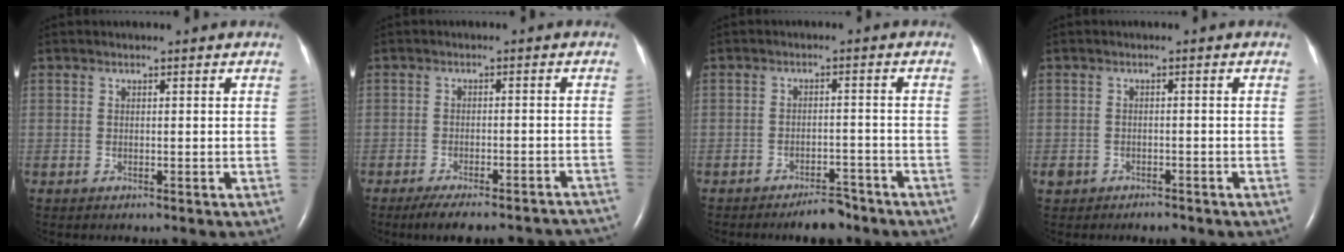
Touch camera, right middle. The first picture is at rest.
{"total": 15.9, "force": [-14.3, 3.2, 6.1], "torque": [-0.068, 0.005, -0.173]}
{"total": 4.7, "force": [-3.9, 1.5, 2.0], "torque": [-0.028, 0.002, -0.059]}
{"total": 2.7, "force": [-1.9, 1.6, 0.9], "torque": [-0.018, 0.005, -0.025]}